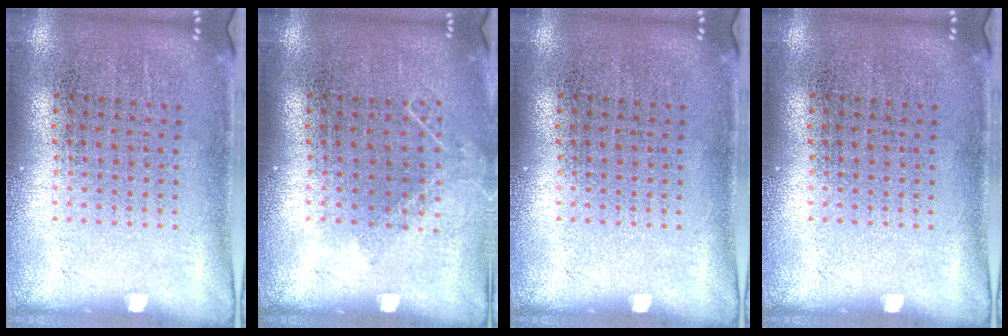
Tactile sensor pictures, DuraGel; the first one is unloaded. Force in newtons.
{"total": 0.9, "press": 0.9, "slide": 0.1}
{"total": 0.0}
{"total": 0.0}